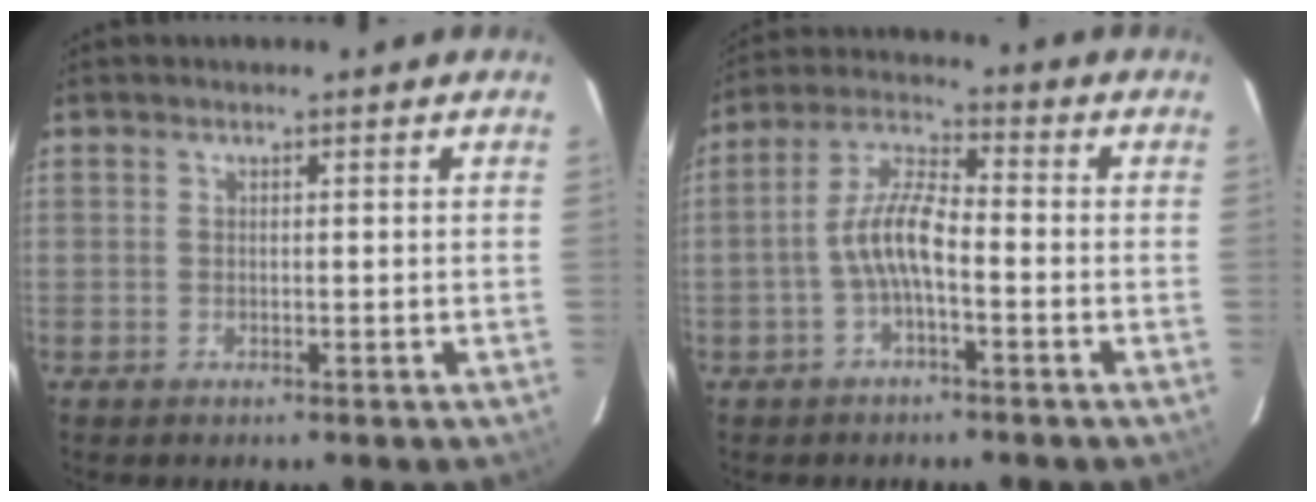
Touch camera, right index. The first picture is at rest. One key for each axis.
{"total": 7.1, "fx": -2.4, "fy": 2.0, "fz": 6.4, "tx": -0.139, "ty": 0.016, "tz": -0.046}